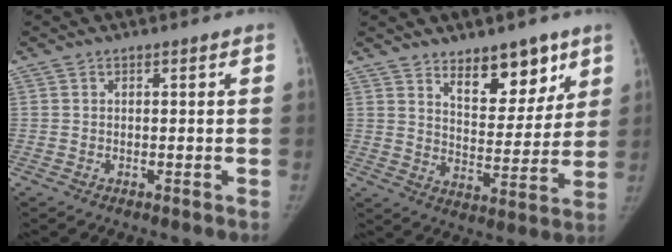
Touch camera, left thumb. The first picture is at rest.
{"total": 12.0, "force": [7.7, 5.9, 7.0], "torque": [-0.057, -0.056, 0.125]}